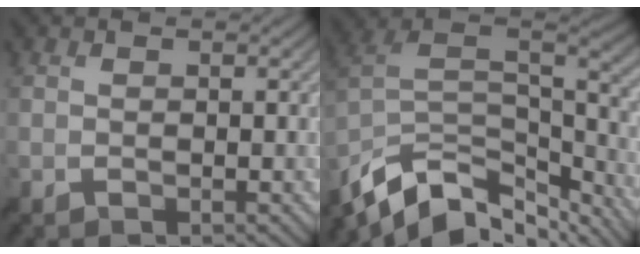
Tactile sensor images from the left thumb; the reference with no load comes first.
{"total": 14.4, "force": [-9.5, 6.7, 8.5], "torque": [-0.221, -0.013, -0.151]}